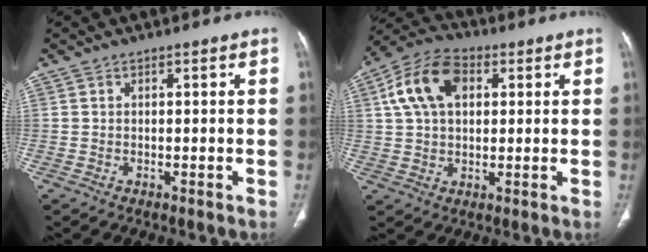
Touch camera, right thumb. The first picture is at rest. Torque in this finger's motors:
{"motor_torque": [0.47, 0.55, 0.56, -0.52, 0.10]}